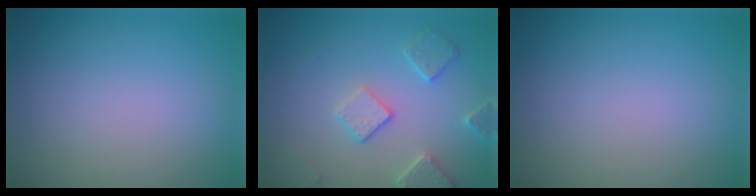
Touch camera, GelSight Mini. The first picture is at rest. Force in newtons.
{"total": 2.9, "press": 2.9, "slide": 0.1}
{"total": 0.0}